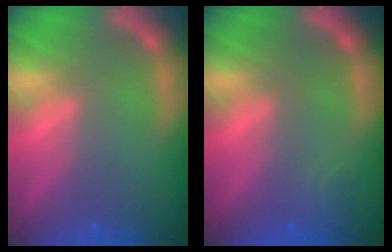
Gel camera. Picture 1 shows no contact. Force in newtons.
{"total": 1.4}